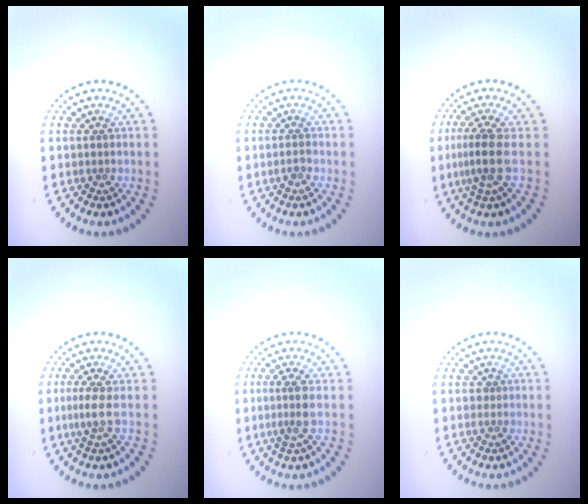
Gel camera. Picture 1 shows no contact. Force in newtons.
{"total": 0.8, "press": 0.8, "slide": 0.3}
{"total": 2.8, "press": 2.1, "slide": 1.9}
{"total": 1.6, "press": 1.2, "slide": 1.0}
{"total": 2.2, "press": 1.8, "slide": 1.2}
{"total": 0.6, "press": 0.6, "slide": 0.3}